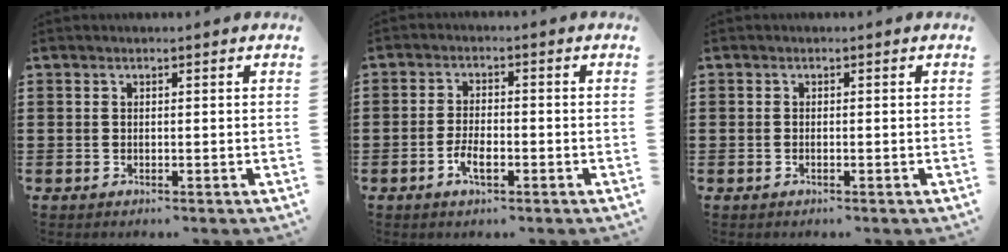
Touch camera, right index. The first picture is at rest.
{"total": 3.4, "force": [-1.5, 1.4, 2.7], "torque": [-0.060, 0.001, -0.031]}
{"total": 0.0}